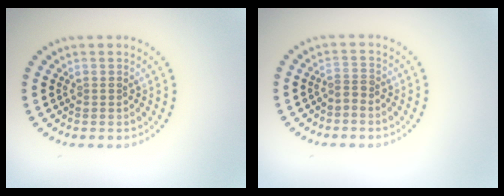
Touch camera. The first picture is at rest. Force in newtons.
{"total": 1.1, "press": 0.6, "slide": 0.9}